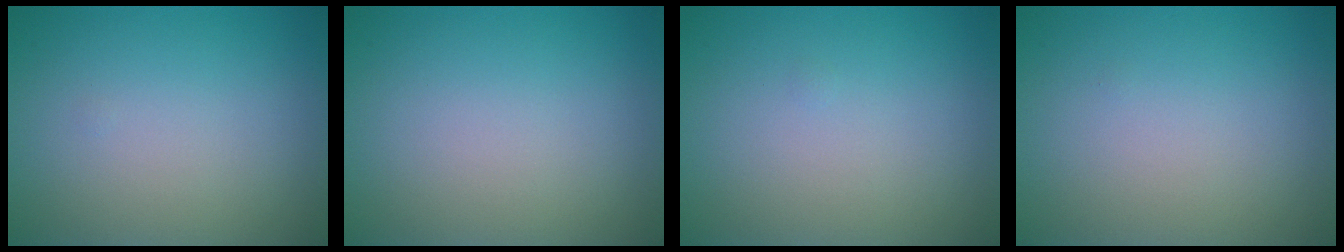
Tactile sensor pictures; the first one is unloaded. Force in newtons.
{"total": 0.0}
{"total": 0.0}
{"total": 0.0}